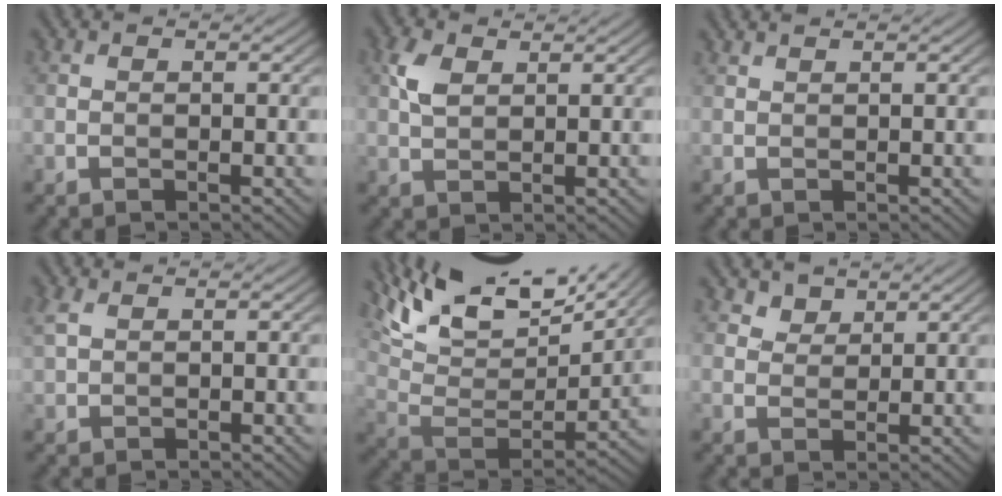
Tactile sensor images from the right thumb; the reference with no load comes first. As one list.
[{"total": 3.2, "force": [1.4, 1.7, 2.3], "torque": [-0.061, 0.006, 0.028]}, {"total": 0.8, "force": [0.8, -0.1, 0.2], "torque": [-0.010, 0.003, 0.016]}, {"total": 2.4, "force": [0.9, 1.5, 1.7], "torque": [-0.054, 0.008, 0.021]}, {"total": 16.7, "force": [11.4, 6.2, 10.5], "torque": [-0.236, 0.022, 0.179]}, {"total": 2.2, "force": [1.8, 1.2, 0.6], "torque": [-0.016, -0.003, 0.036]}]